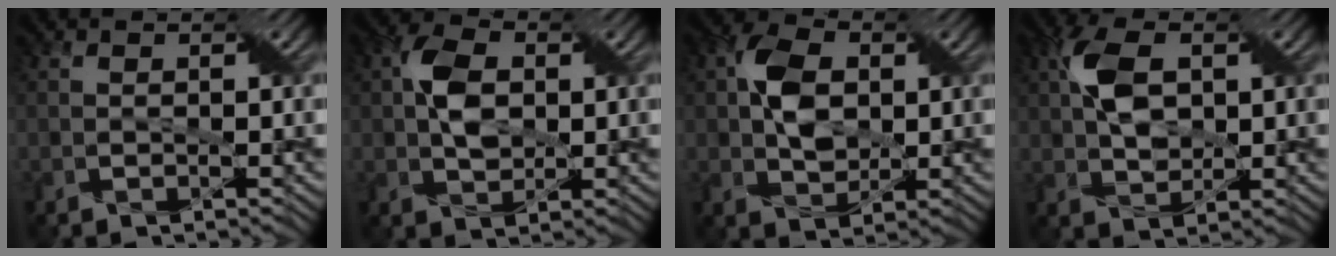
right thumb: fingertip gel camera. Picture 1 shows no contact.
{"total": 5.6, "force": [0.7, 3.7, 4.2], "torque": [-0.084, 0.008, 0.007]}
{"total": 6.7, "force": [1.0, 4.5, 4.8], "torque": [-0.095, 0.009, 0.015]}
{"total": 7.0, "force": [1.6, 4.1, 5.4], "torque": [-0.116, 0.012, 0.028]}